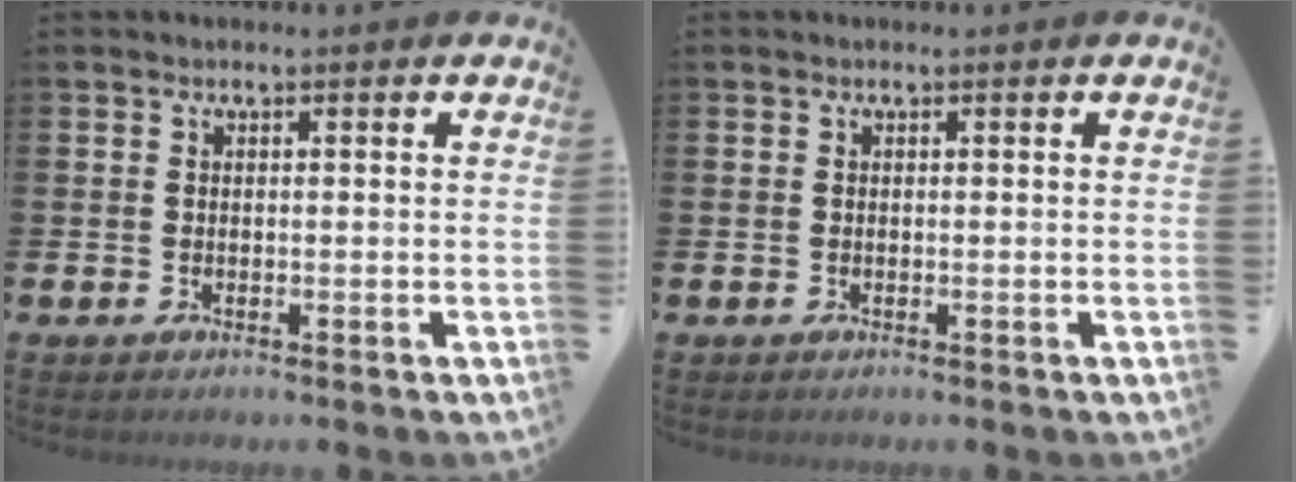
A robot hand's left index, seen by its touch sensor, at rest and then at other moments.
{"total": 0.0}